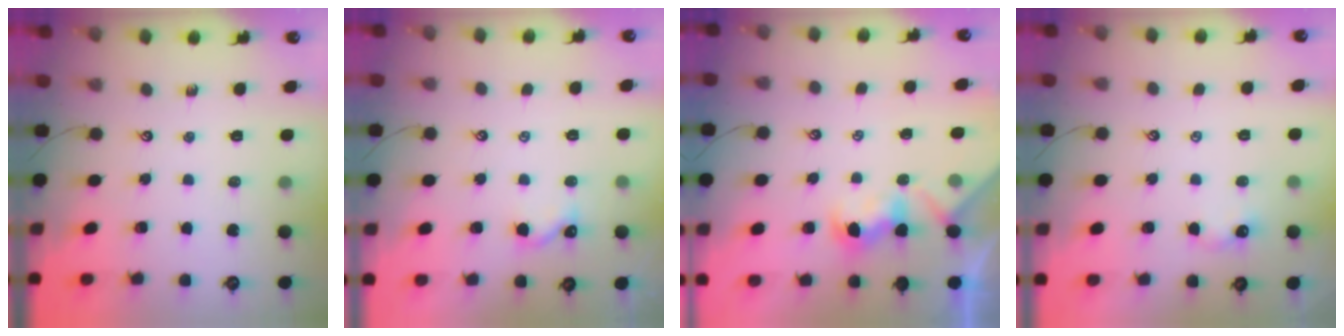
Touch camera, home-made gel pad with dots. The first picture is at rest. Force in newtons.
{"total": 1.7, "press": 1.7, "slide": 0.3}
{"total": 2.3, "press": 2.2, "slide": 0.8}
{"total": 2.3, "press": 2.2, "slide": 0.3}